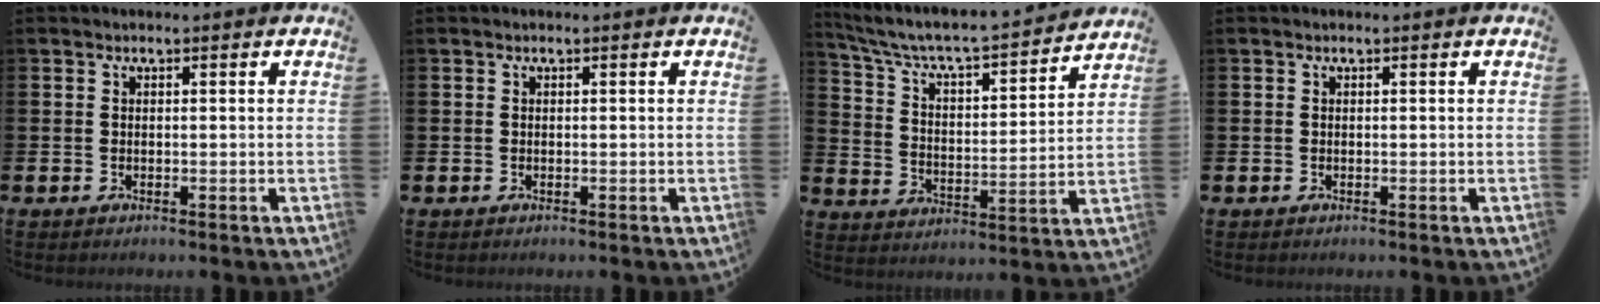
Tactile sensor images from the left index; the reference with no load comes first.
{"total": 0.0}
{"total": 6.7, "force": [6.1, 1.0, 2.4], "torque": [-0.076, -0.052, 0.098]}
{"total": 0.0}